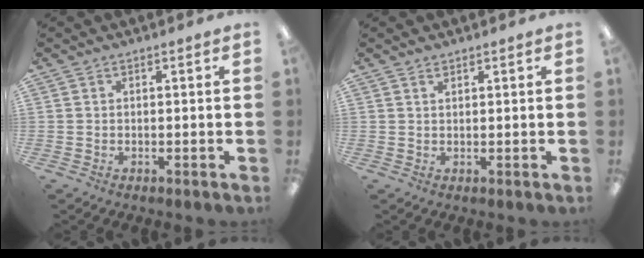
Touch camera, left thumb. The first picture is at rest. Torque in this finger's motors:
{"motor_torque": [-0.43, -0.33, 0.08, 0.04, -0.01]}